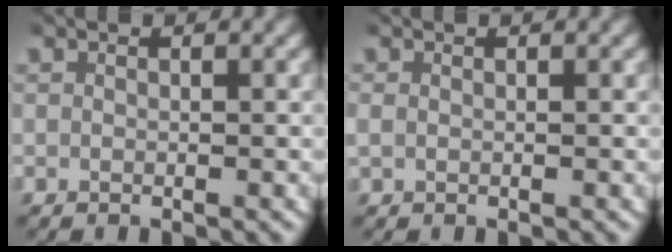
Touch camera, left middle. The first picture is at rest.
{"total": 0.9, "force": [0.0, 0.8, 0.5], "torque": [-0.014, -0.001, 0.004]}